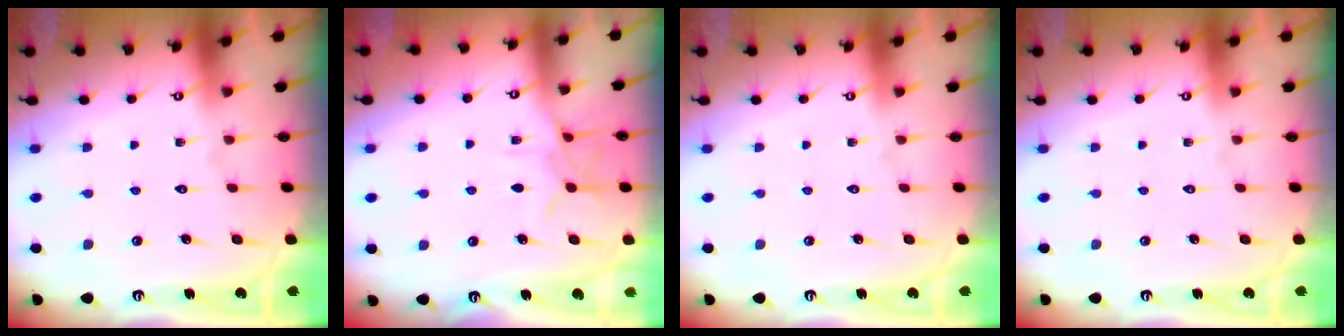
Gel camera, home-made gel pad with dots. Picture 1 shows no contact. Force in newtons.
{"total": 7.9, "press": 7.9, "slide": 0.6}
{"total": 0.0}
{"total": 0.0}